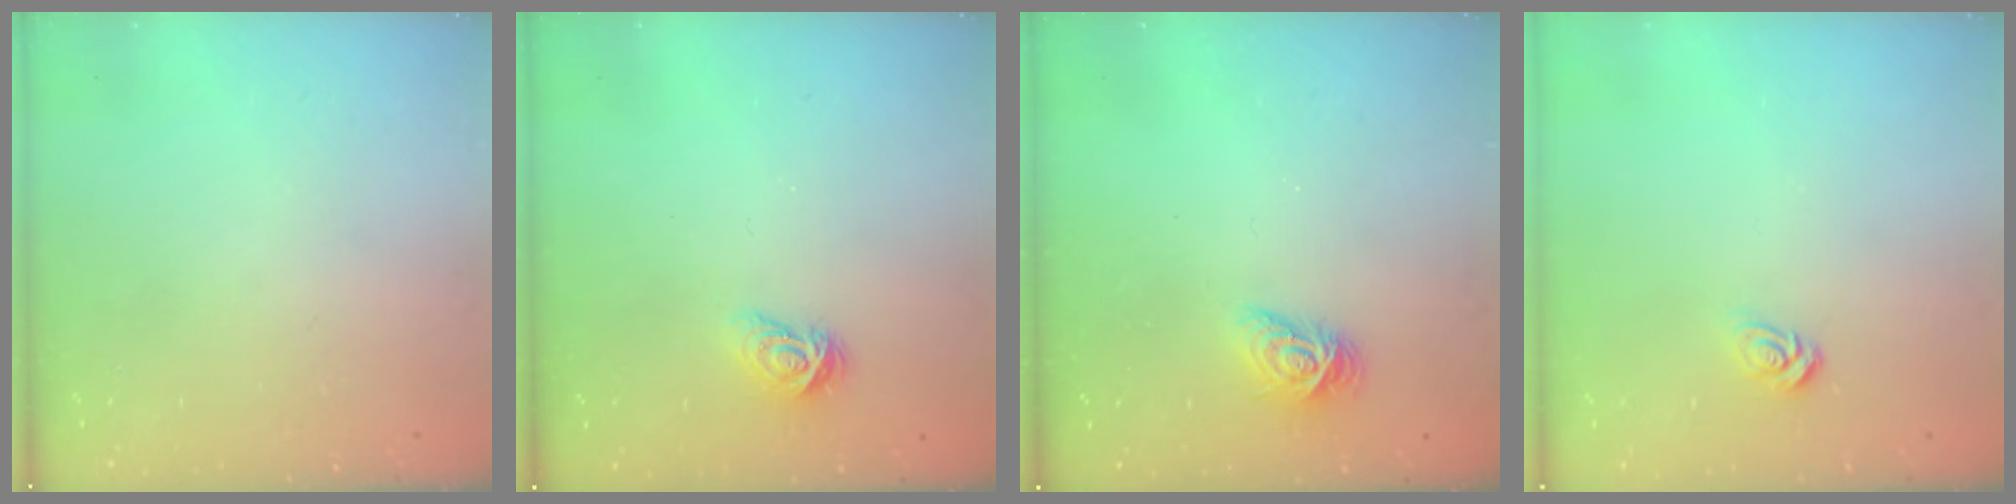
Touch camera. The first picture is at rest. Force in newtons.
{"total": 4.1, "press": 4.0, "slide": 0.6}
{"total": 8.3, "press": 8.3, "slide": 0.3}
{"total": 5.1, "press": 5.0, "slide": 0.4}